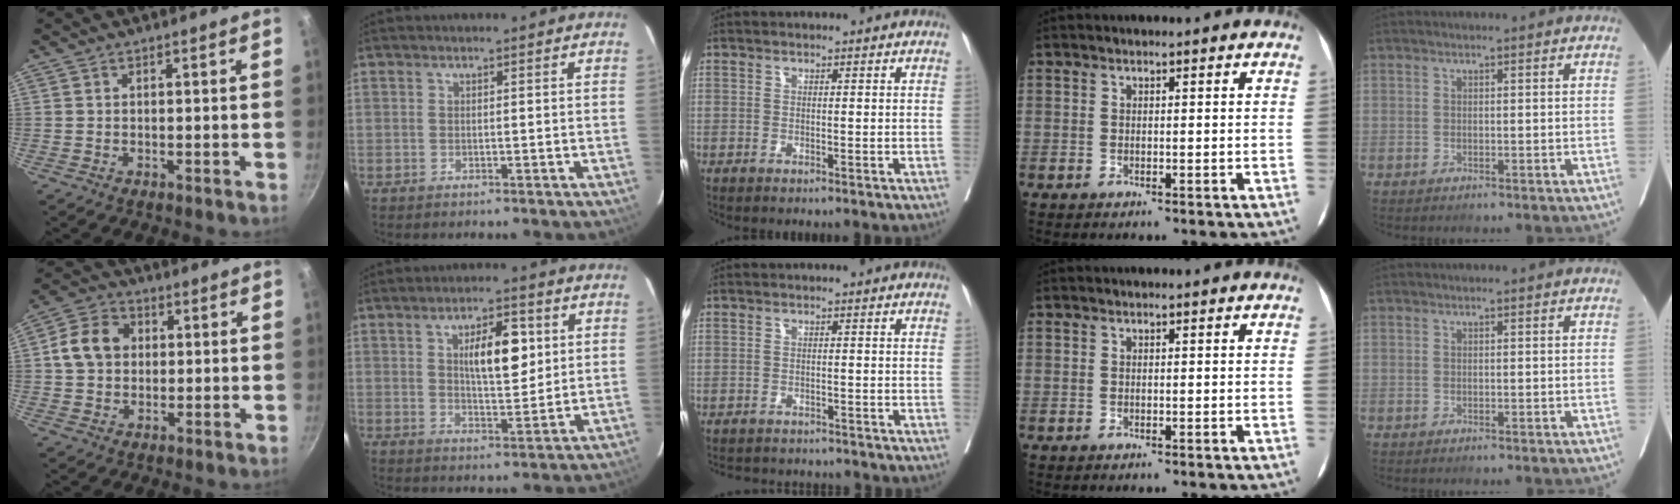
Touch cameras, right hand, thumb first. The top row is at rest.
{"thumb": {"total": 9.4, "force": [1.1, 7.5, 5.4], "torque": [-0.087, 0.017, 0.013]}, "index": {"total": 8.6, "force": [2.4, 2.8, 7.7], "torque": [-0.125, 0.007, 0.043]}, "middle": {"total": 7.3, "force": [-7.0, 1.7, 1.3], "torque": [-0.016, 0.002, -0.089]}}